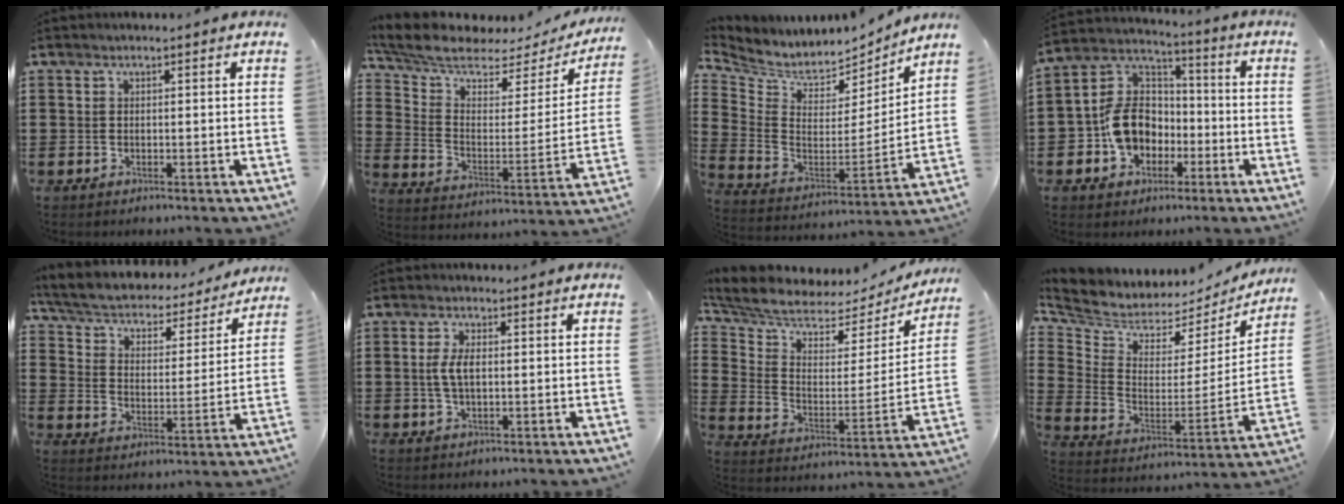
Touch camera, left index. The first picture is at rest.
{"total": 6.5, "force": [5.4, 2.2, 2.9], "torque": [-0.085, -0.041, 0.093]}
{"total": 5.5, "force": [4.7, 2.7, 1.0], "torque": [-0.055, -0.042, 0.080]}
{"total": 10.7, "force": [-2.9, 8.4, 6.0], "torque": [-0.157, 0.022, -0.060]}
{"total": 4.1, "force": [3.4, 1.6, 1.5], "torque": [-0.051, -0.028, 0.051]}
{"total": 4.0, "force": [0.3, 1.8, 3.6], "torque": [-0.090, -0.001, 0.000]}
{"total": 5.6, "force": [4.9, 2.2, 1.7], "torque": [-0.065, -0.043, 0.082]}
{"total": 4.6, "force": [4.3, 1.8, 0.0], "torque": [-0.037, -0.046, 0.073]}